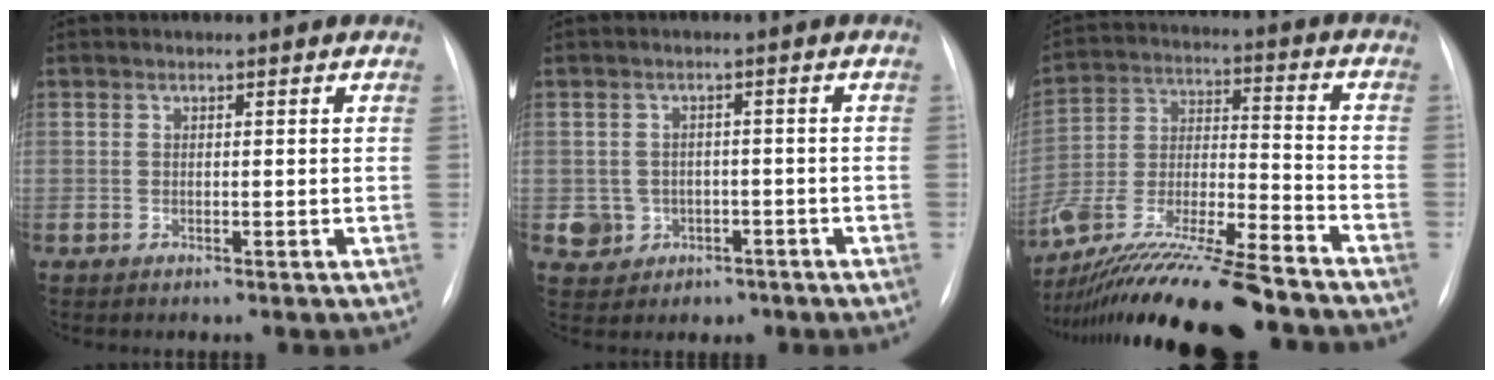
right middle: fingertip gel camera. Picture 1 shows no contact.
{"total": 4.8, "force": [-1.6, 4.5, 0.7], "torque": [-0.008, 0.013, -0.012]}
{"total": 24.0, "force": [-20.0, 1.7, 13.0], "torque": [-0.245, -0.029, -0.349]}